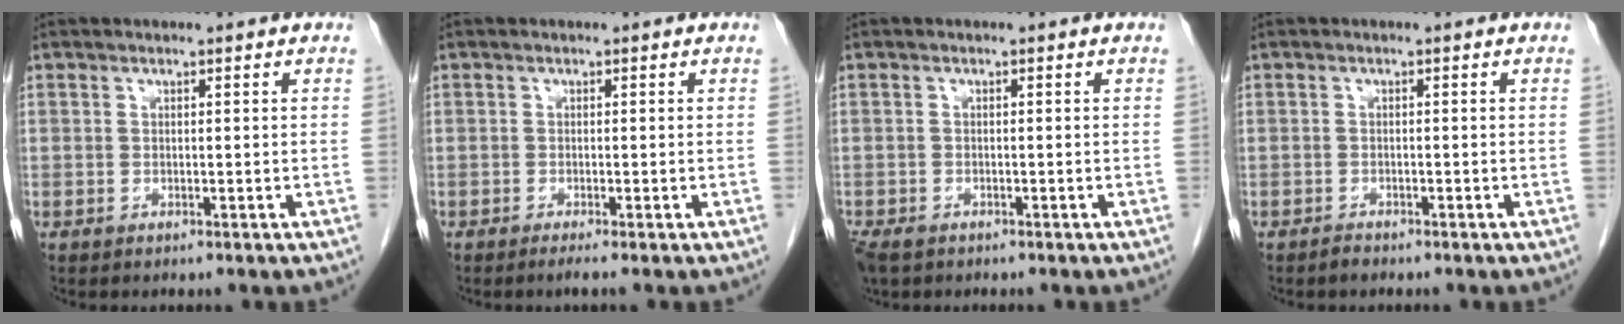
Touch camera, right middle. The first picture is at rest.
{"total": 1.1, "force": [-0.8, -0.3, 0.7], "torque": [-0.012, 0.000, -0.014]}
{"total": 3.4, "force": [-2.4, 1.8, 1.6], "torque": [-0.035, -0.007, -0.041]}
{"total": 0.9, "force": [-0.9, 0.2, 0.2], "torque": [-0.007, 0.000, -0.014]}